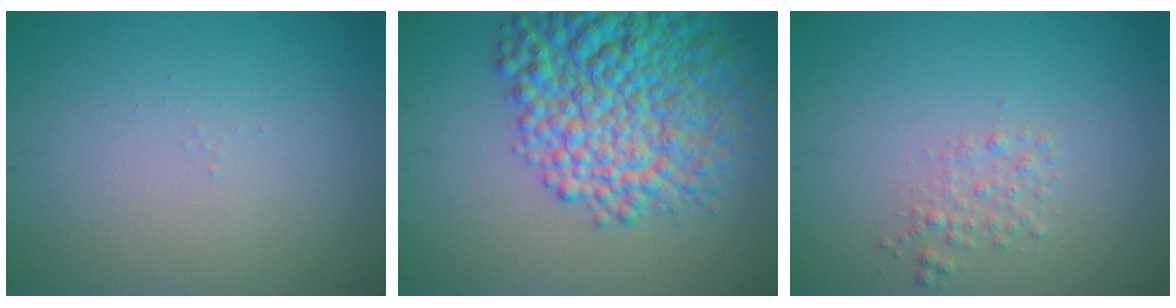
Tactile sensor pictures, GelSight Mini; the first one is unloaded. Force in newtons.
{"total": 11.5, "press": 11.5, "slide": 0.5}
{"total": 1.5, "press": 1.5, "slide": 0.1}